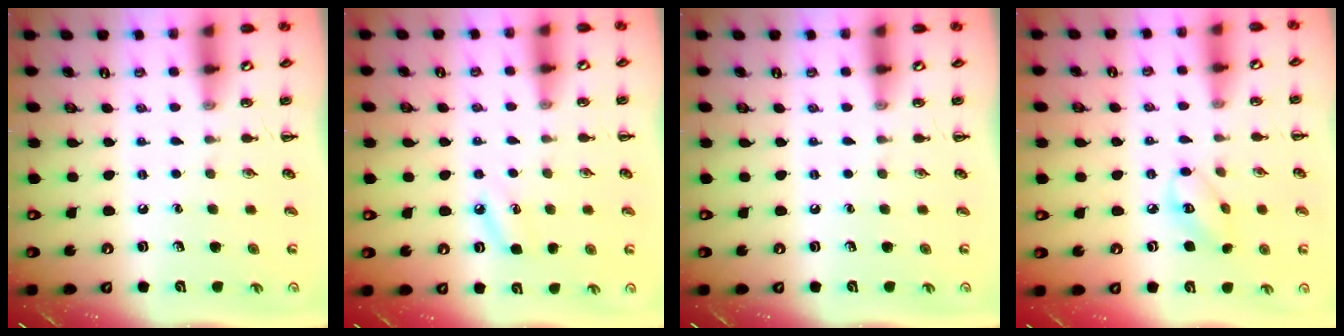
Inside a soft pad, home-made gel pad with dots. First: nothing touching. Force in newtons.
{"total": 4.5, "press": 4.3, "slide": 1.4}
{"total": 0.0}
{"total": 5.1, "press": 5.1, "slide": 0.6}